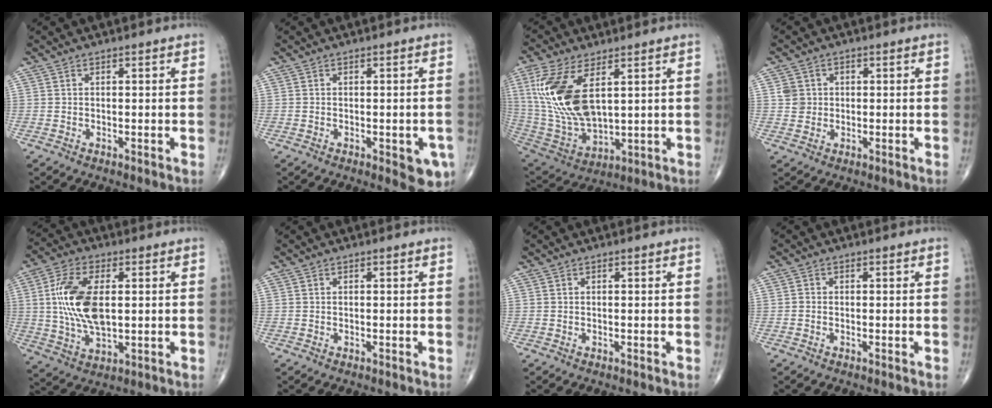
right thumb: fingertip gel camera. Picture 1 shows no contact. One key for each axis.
{"total": 3.5, "fx": -1.3, "fy": 1.6, "fz": 2.8, "tx": -0.013, "ty": -0.002, "tz": -0.015}
{"total": 18.2, "fx": 5.3, "fy": 8.8, "fz": 15.0, "tx": -0.317, "ty": -0.022, "tz": 0.114}
{"total": 3.4, "fx": 0.6, "fy": 3.2, "fz": 0.9, "tx": 0.002, "ty": 0.002, "tz": 0.010}
{"total": 13.8, "fx": 1.6, "fy": 7.0, "fz": 11.8, "tx": -0.238, "ty": -0.004, "tz": 0.033}
{"total": 0.0}
{"total": 0.0}
{"total": 0.6, "fx": -0.2, "fy": 0.5, "fz": 0.2, "tx": -0.002, "ty": 0.002, "tz": -0.009}